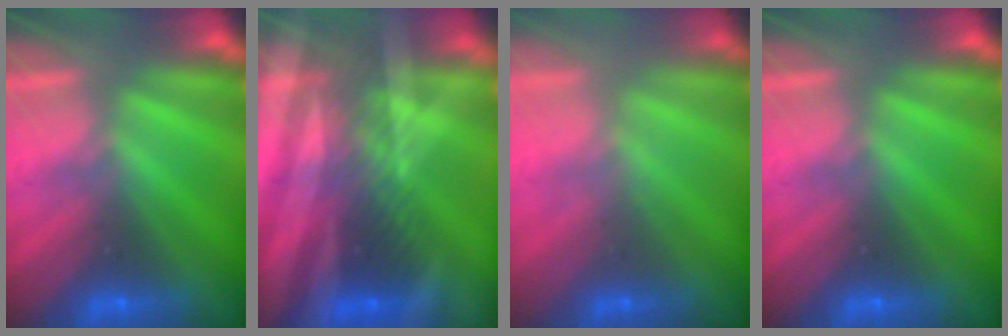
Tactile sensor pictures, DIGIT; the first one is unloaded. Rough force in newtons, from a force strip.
{"total": 2.9}
{"total": 2.2}
{"total": 0.0}